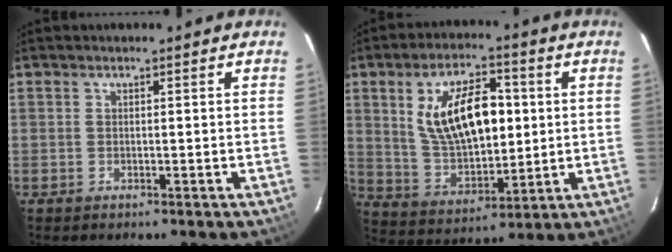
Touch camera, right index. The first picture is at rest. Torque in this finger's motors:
{"motor_torque": [1.29, 0.84, 0.40, 0.21]}